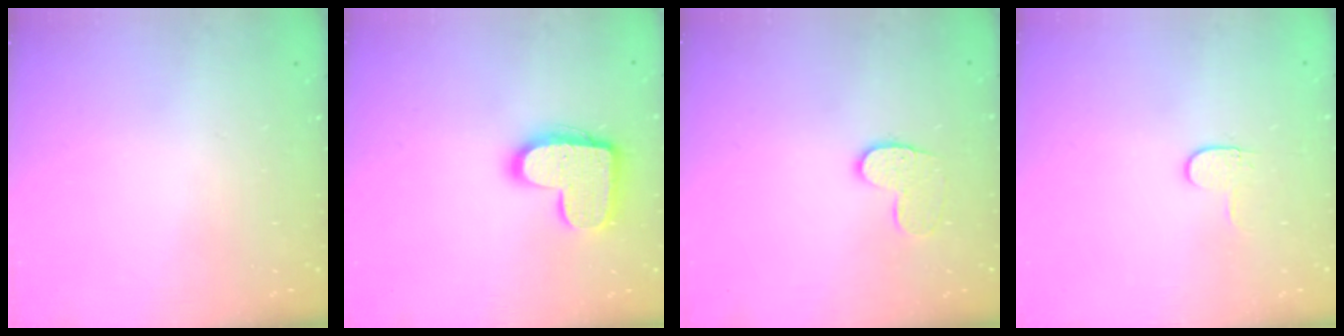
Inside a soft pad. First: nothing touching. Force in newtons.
{"total": 15.5, "press": 15.4, "slide": 1.0}
{"total": 8.3, "press": 8.3, "slide": 0.4}
{"total": 3.9, "press": 3.9, "slide": 0.4}